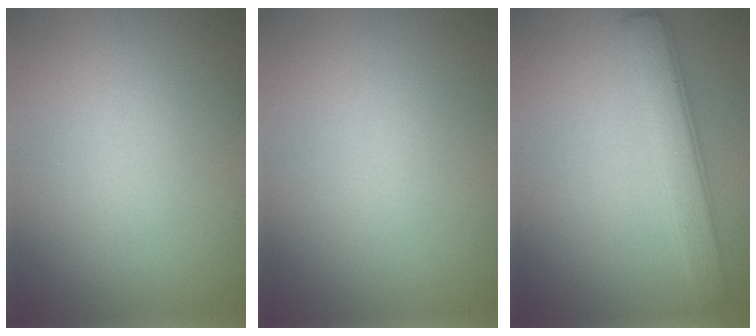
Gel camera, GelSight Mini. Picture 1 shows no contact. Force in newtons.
{"total": 0.0}
{"total": 3.7, "press": 3.7, "slide": 0.1}